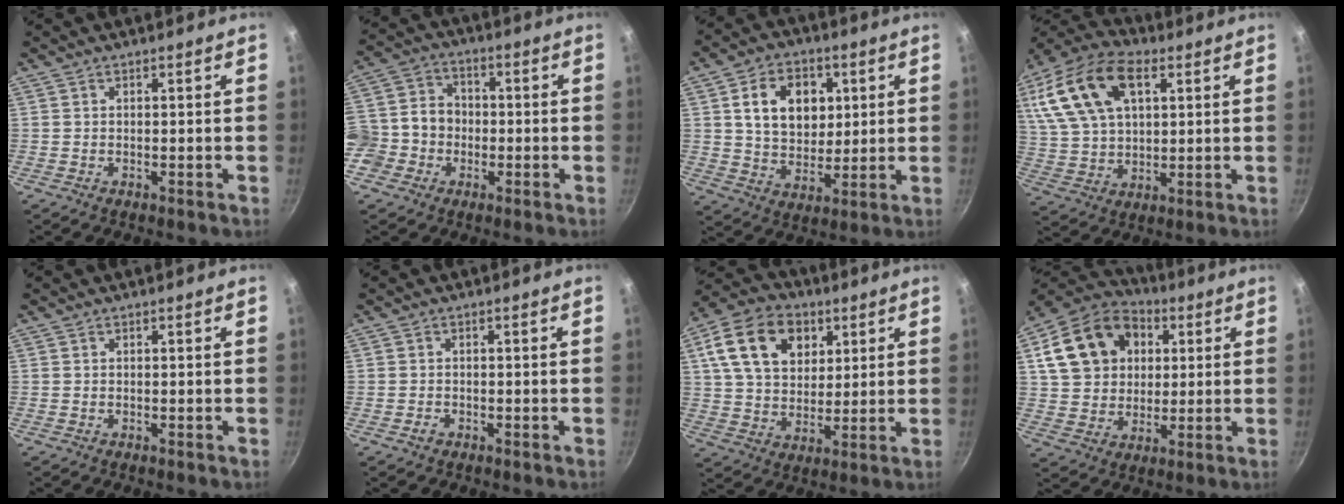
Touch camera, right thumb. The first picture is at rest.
{"total": 12.2, "force": [-3.5, 10.4, 5.2], "torque": [-0.076, 0.038, -0.076]}
{"total": 13.4, "force": [3.4, 10.0, 8.2], "torque": [-0.102, -0.005, 0.057]}
{"total": 19.3, "force": [6.8, 11.5, 14.0], "torque": [-0.261, 0.005, 0.121]}
{"total": 0.0}
{"total": 1.2, "force": [-0.8, 0.8, 0.4], "torque": [-0.004, 0.006, -0.012]}
{"total": 17.0, "force": [6.3, 12.1, 10.1], "torque": [-0.156, -0.004, 0.101]}
{"total": 19.2, "force": [5.3, 15.0, 10.8], "torque": [-0.177, 0.022, 0.089]}